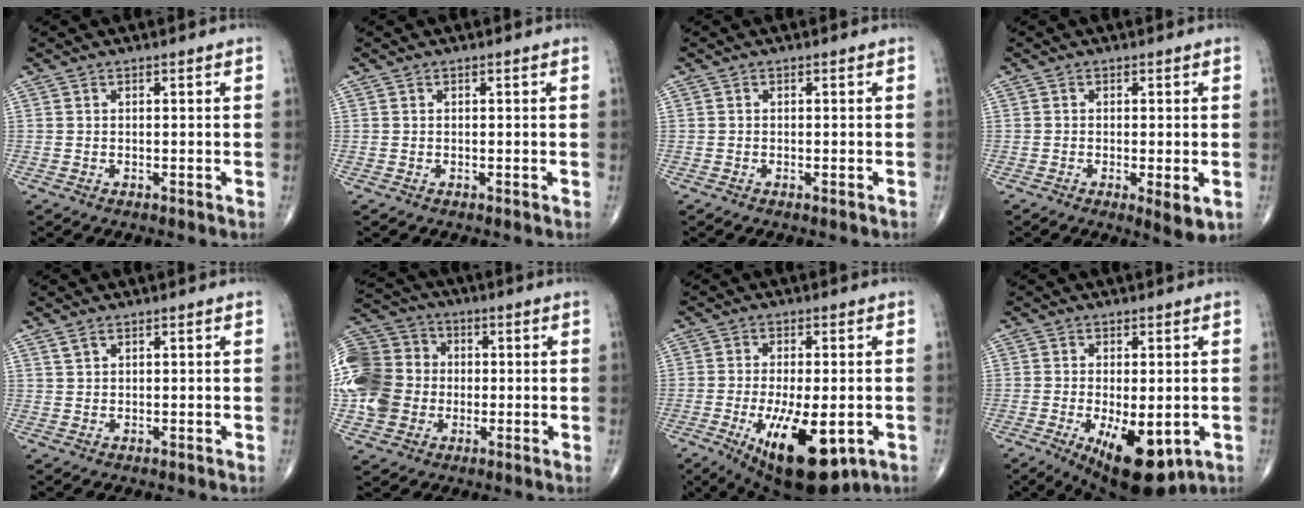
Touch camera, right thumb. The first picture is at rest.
{"total": 0.0}
{"total": 0.5, "force": [-0.3, 0.1, 0.4], "torque": [-0.010, -0.001, -0.005]}
{"total": 4.4, "force": [-1.1, 1.2, 4.1], "torque": [-0.066, -0.013, -0.020]}
{"total": 1.4, "force": [1.0, 0.7, 0.7], "torque": [-0.015, 0.004, 0.021]}
{"total": 18.9, "force": [-1.2, 16.1, 10.0], "torque": [-0.218, 0.029, -0.022]}
{"total": 16.3, "force": [-5.6, 6.5, 13.8], "torque": [-0.221, -0.013, -0.068]}
{"total": 12.8, "force": [-4.3, 5.6, 10.7], "torque": [-0.156, -0.013, -0.049]}